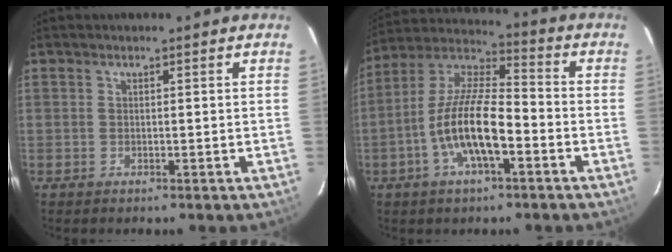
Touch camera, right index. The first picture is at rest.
{"total": 13.4, "force": [-4.8, 4.1, 11.8], "torque": [-0.239, 0.001, -0.094]}